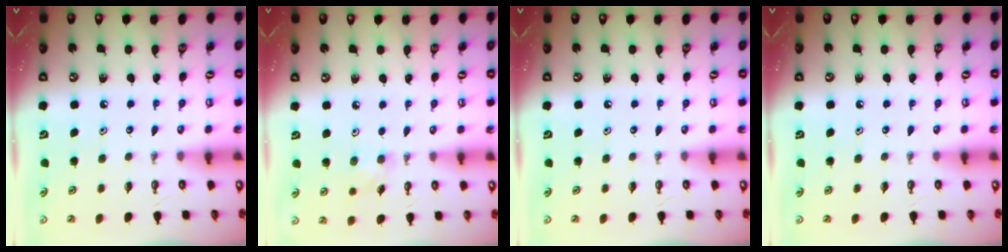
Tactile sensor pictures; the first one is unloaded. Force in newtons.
{"total": 4.7, "press": 4.5, "slide": 1.4}
{"total": 0.0}
{"total": 0.0}